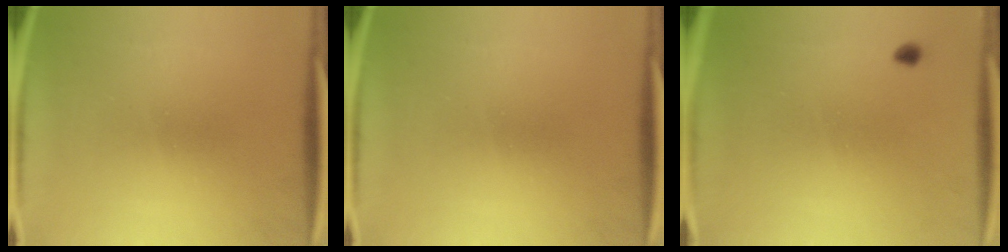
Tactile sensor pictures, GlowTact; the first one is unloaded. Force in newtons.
{"total": 0.0}
{"total": 0.8}